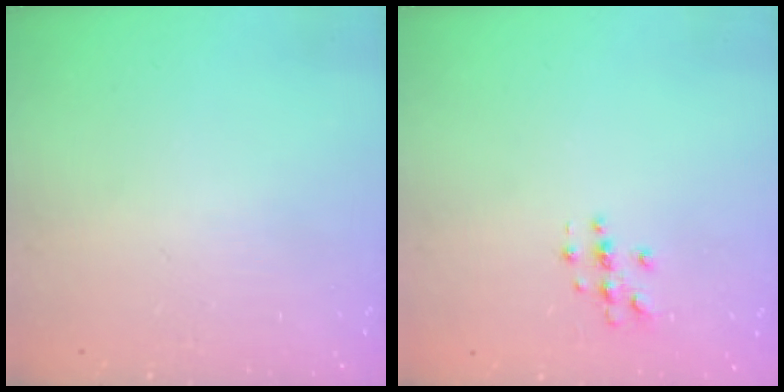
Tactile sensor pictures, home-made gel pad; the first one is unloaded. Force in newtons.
{"total": 2.7, "press": 2.7, "slide": 0.3}